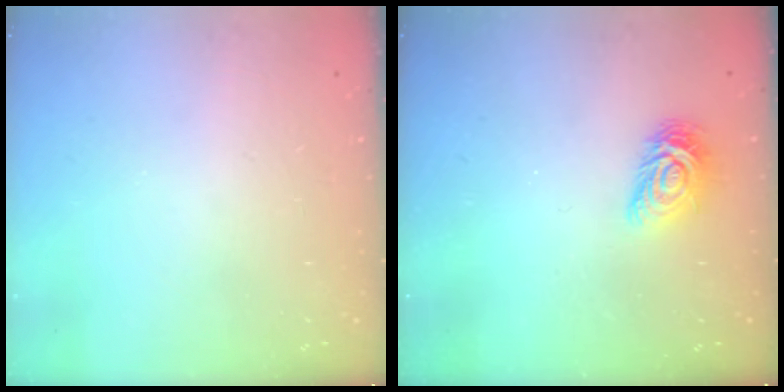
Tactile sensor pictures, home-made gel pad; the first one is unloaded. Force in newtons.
{"total": 9.6, "press": 9.6, "slide": 0.3}